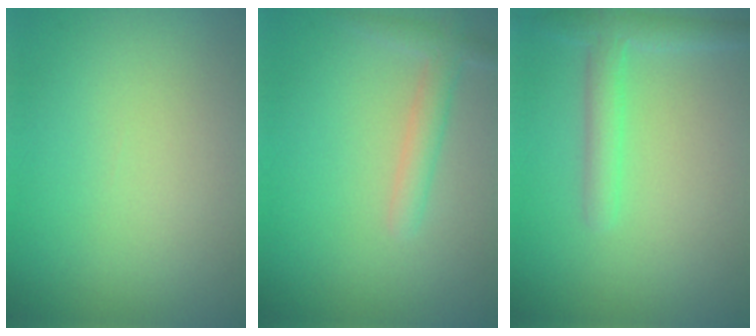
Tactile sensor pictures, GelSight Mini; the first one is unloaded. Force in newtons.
{"total": 2.0, "press": 2.0, "slide": 0.1}
{"total": 2.6, "press": 2.6, "slide": 0.2}